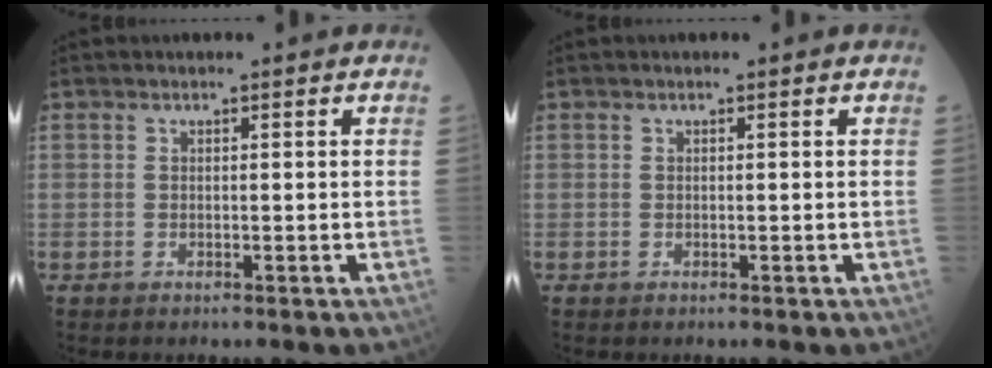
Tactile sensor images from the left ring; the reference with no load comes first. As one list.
[{"total": 0.0}]